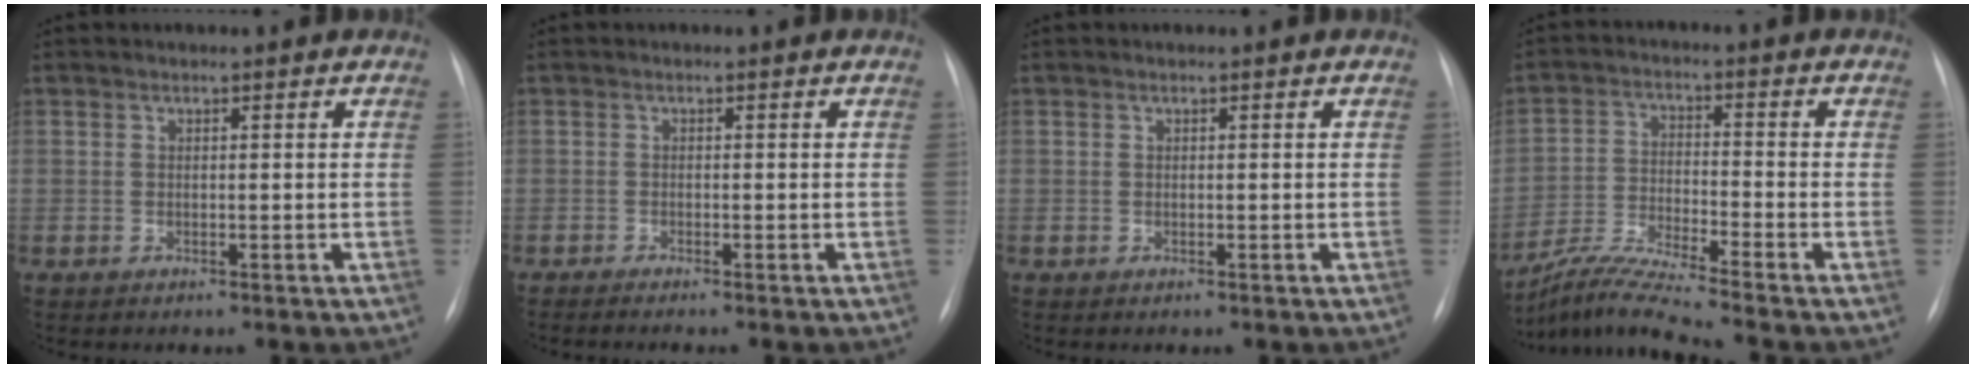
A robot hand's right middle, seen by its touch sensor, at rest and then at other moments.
{"total": 1.6, "force": [-1.3, -0.3, 0.9], "torque": [-0.018, -0.003, -0.019]}
{"total": 0.0}
{"total": 9.1, "force": [-8.2, -2.3, 3.3], "torque": [-0.079, -0.025, -0.156]}